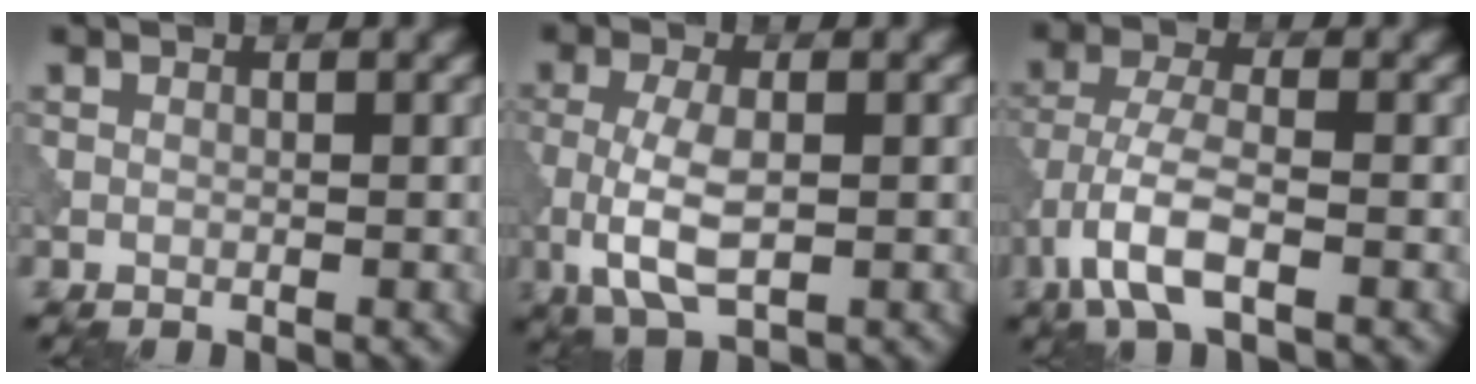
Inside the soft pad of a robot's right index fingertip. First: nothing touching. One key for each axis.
{"total": 5.1, "fx": -0.9, "fy": 2.1, "fz": 4.5, "tx": -0.103, "ty": -0.005, "tz": -0.017}
{"total": 5.7, "fx": -2.9, "fy": 2.0, "fz": 4.5, "tx": -0.102, "ty": -0.002, "tz": -0.068}